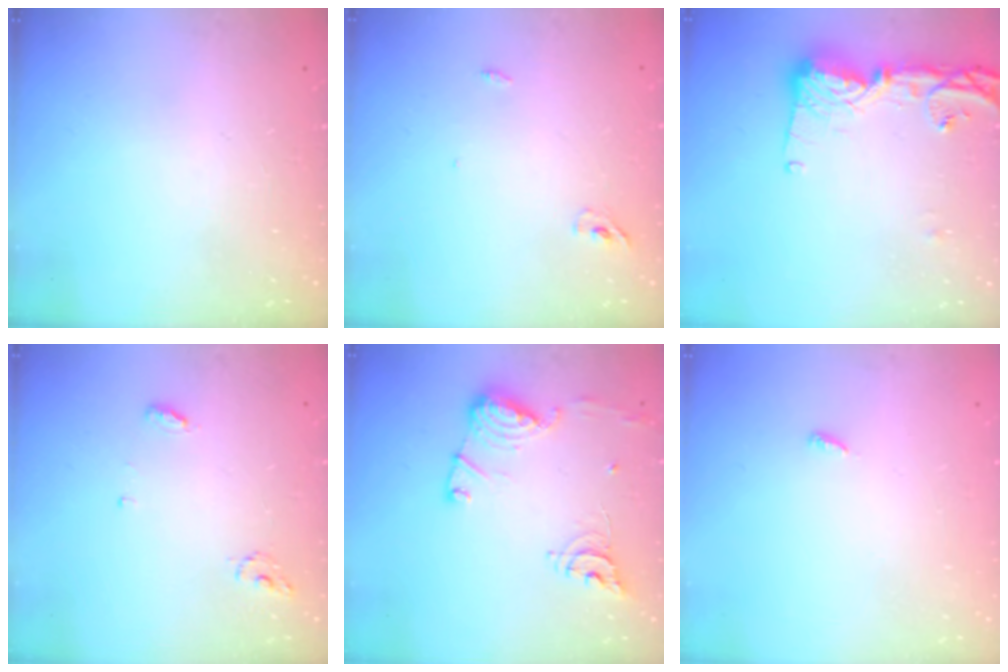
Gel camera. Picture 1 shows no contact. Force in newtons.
{"total": 6.0, "press": 2.8, "slide": 5.3}
{"total": 14.0, "press": 13.9, "slide": 1.3}
{"total": 5.1, "press": 5.1, "slide": 0.4}
{"total": 15.3, "press": 15.2, "slide": 1.4}
{"total": 2.5, "press": 2.5, "slide": 0.2}